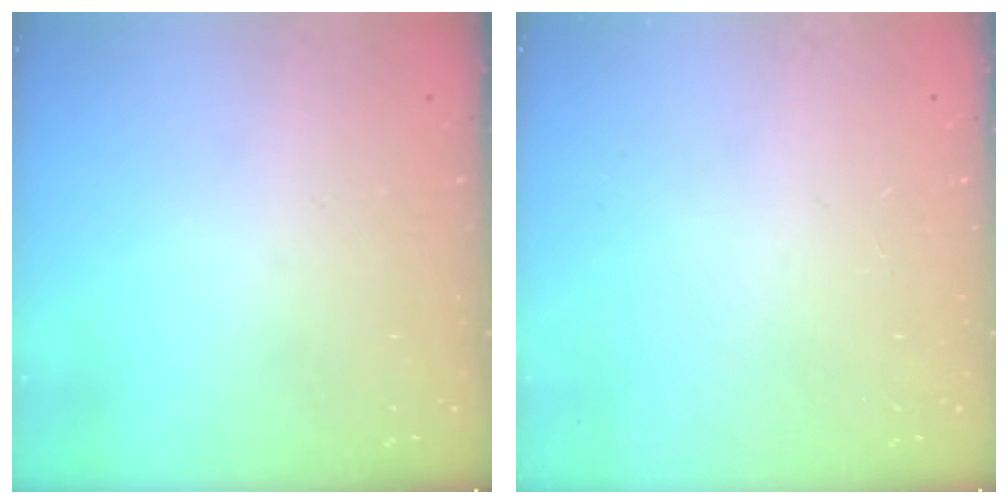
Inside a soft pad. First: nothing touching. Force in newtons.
{"total": 0.0}